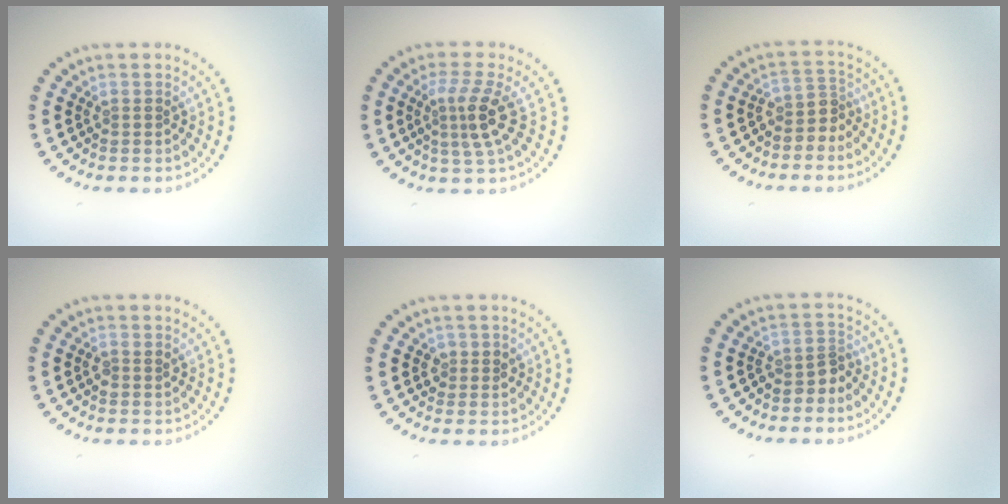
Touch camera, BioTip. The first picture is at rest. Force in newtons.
{"total": 3.4, "press": 2.8, "slide": 1.9}
{"total": 2.2, "press": 1.6, "slide": 1.5}
{"total": 0.9, "press": 0.9, "slide": 0.2}
{"total": 1.3, "press": 1.3, "slide": 0.3}
{"total": 2.0, "press": 1.5, "slide": 1.4}